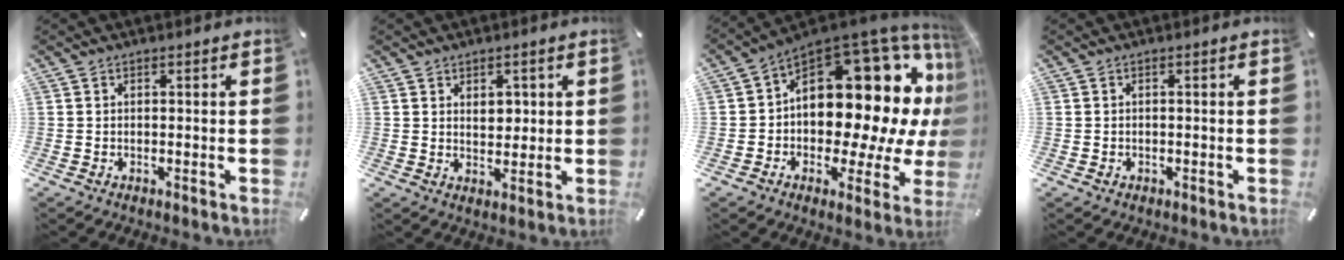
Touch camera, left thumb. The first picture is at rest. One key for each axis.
{"total": 3.7, "fx": 1.4, "fy": 2.9, "fz": 1.9, "tx": -0.019, "ty": -0.003, "tz": 0.019}
{"total": 22.9, "fx": 6.1, "fy": 13.8, "fz": 17.2, "tx": -0.210, "ty": -0.078, "tz": 0.117}
{"total": 0.9, "fx": -0.3, "fy": 0.8, "fz": 0.3, "tx": -0.005, "ty": 0.004, "tz": -0.009}